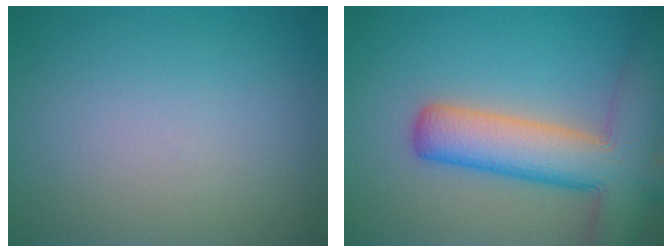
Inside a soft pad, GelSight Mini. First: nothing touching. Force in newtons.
{"total": 9.4, "press": 9.4, "slide": 0.6}